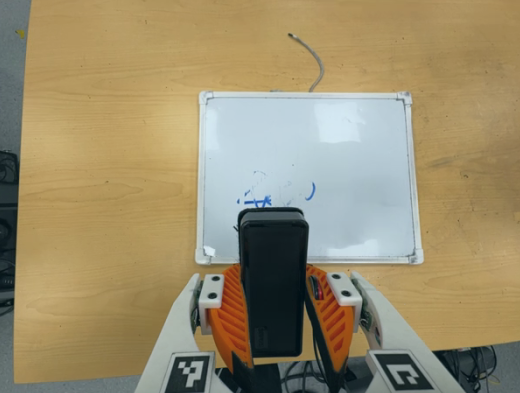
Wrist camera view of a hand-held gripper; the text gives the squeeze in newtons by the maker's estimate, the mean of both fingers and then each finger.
{"total": 7.1, "left": 6.4, "right": 7.9}